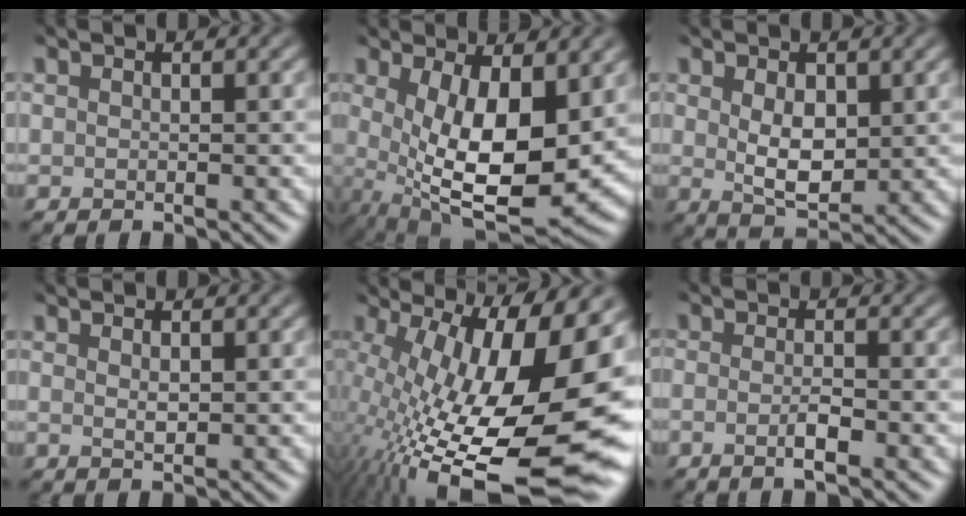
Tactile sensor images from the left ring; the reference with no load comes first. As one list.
[{"total": 11.4, "force": [-0.4, 4.6, 10.4], "torque": [-0.185, -0.039, 0.005]}, {"total": 3.7, "force": [0.4, 2.1, 3.0], "torque": [-0.068, -0.013, 0.013]}, {"total": 0.7, "force": [0.2, 0.2, 0.6], "torque": [-0.011, -0.004, 0.002]}, {"total": 19.8, "force": [-2.1, 7.7, 18.1], "torque": [-0.277, -0.035, -0.029]}, {"total": 2.0, "force": [-1.6, 0.1, 1.2], "torque": [-0.022, -0.007, -0.032]}]